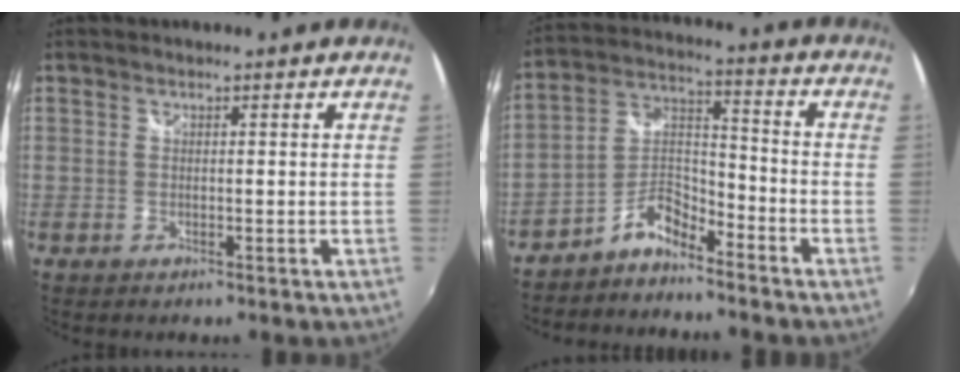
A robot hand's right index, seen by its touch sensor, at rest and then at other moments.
{"total": 6.8, "force": [-5.5, 2.3, 3.2], "torque": [-0.073, 0.035, -0.110]}